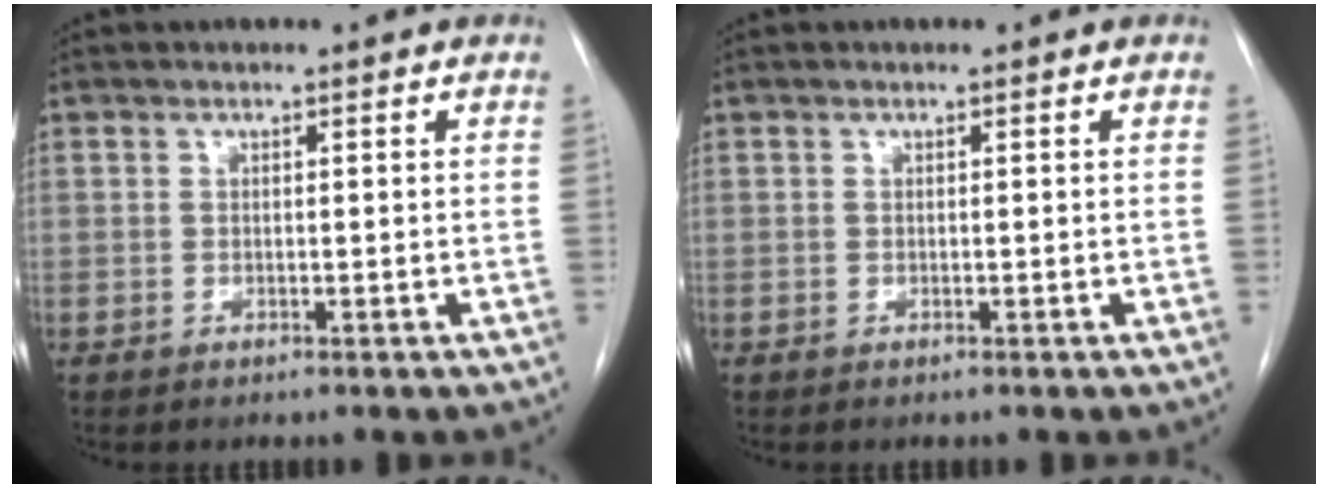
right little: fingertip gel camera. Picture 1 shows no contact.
{"total": 0.0}